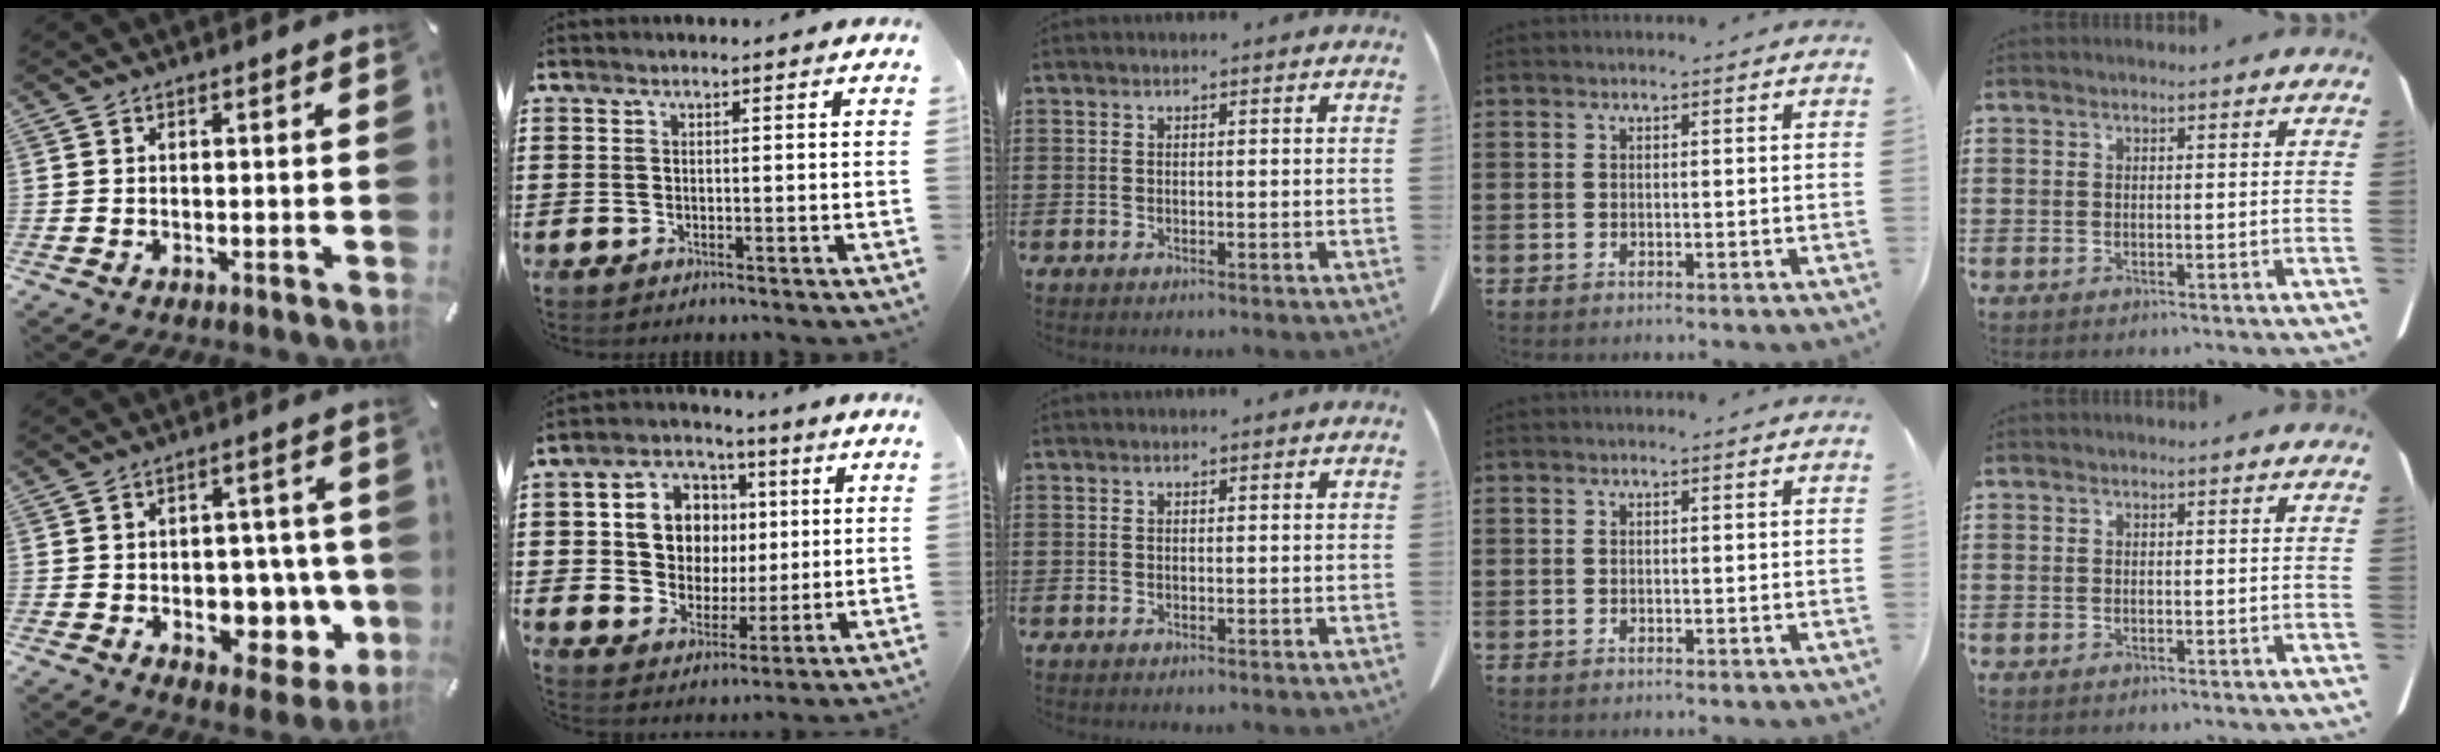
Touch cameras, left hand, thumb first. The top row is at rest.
{"thumb": {"total": 11.3, "force": [-1.9, 7.4, 8.3], "torque": [-0.099, 0.004, -0.020]}, "index": {"total": 9.0, "force": [1.7, 7.8, 4.0], "torque": [-0.096, 0.018, 0.033]}}